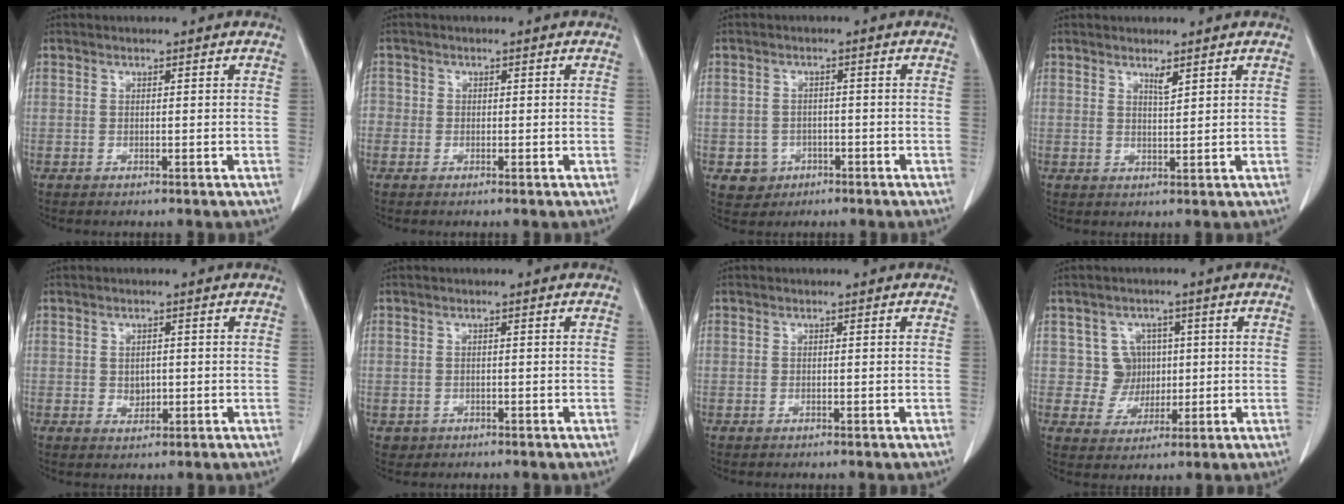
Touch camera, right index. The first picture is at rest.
{"total": 1.6, "force": [-0.5, 1.5, 0.2], "torque": [0.004, 0.004, -0.015]}
{"total": 3.6, "force": [-1.4, 3.3, 0.2], "torque": [0.002, 0.011, -0.014]}
{"total": 1.6, "force": [1.2, 0.1, 1.1], "torque": [-0.021, -0.007, 0.025]}
{"total": 2.0, "force": [0.0, 1.6, 1.3], "torque": [-0.018, 0.001, 0.006]}
{"total": 1.2, "force": [-0.5, 1.1, 0.0], "torque": [-0.005, 0.002, -0.003]}
{"total": 0.0}
{"total": 5.0, "force": [1.0, 4.9, 0.4], "torque": [0.002, 0.015, 0.022]}